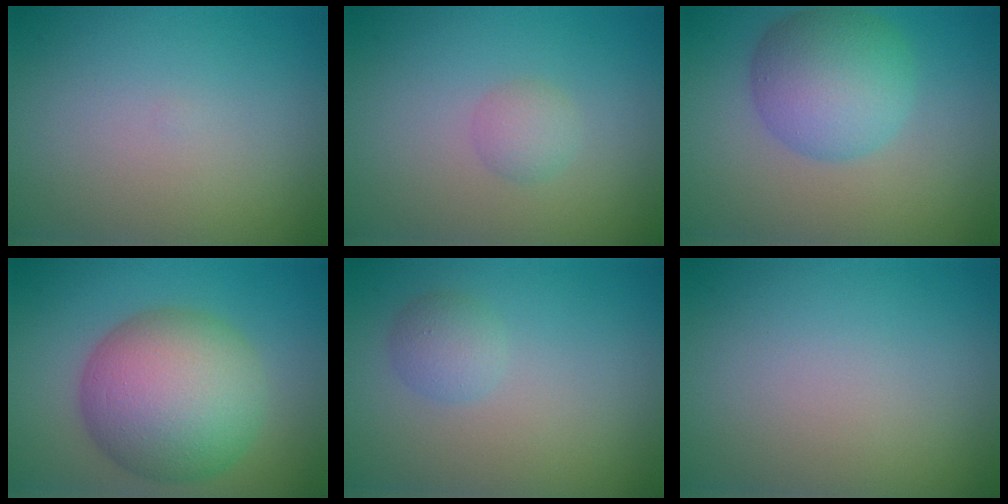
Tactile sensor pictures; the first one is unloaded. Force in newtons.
{"total": 1.5, "press": 1.5, "slide": 0.1}
{"total": 6.5, "press": 6.5, "slide": 0.1}
{"total": 10.8, "press": 10.8, "slide": 0.3}
{"total": 1.7, "press": 1.7, "slide": 0.2}
{"total": 0.0}